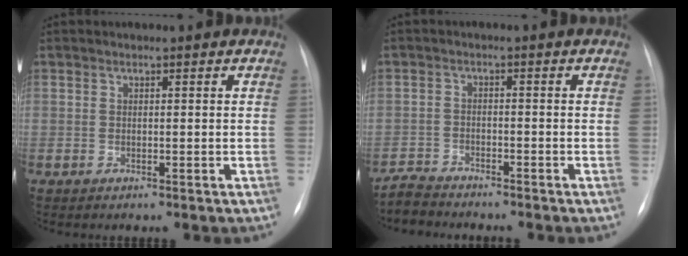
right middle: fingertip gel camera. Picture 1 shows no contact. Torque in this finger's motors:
{"motor_torque": [0.04, -0.04, -0.05, 0.00]}